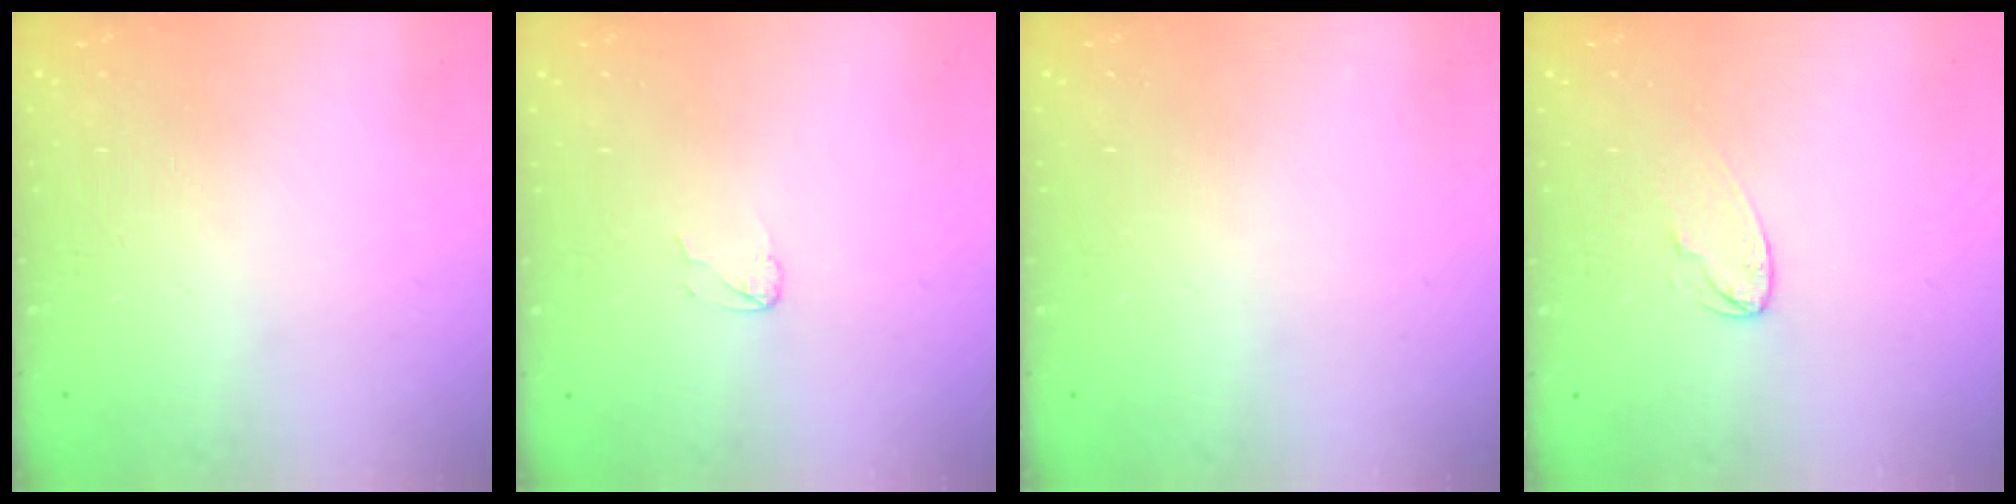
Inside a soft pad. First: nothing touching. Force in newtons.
{"total": 2.9, "press": 2.9, "slide": 0.2}
{"total": 0.0}
{"total": 4.8, "press": 4.8, "slide": 0.4}